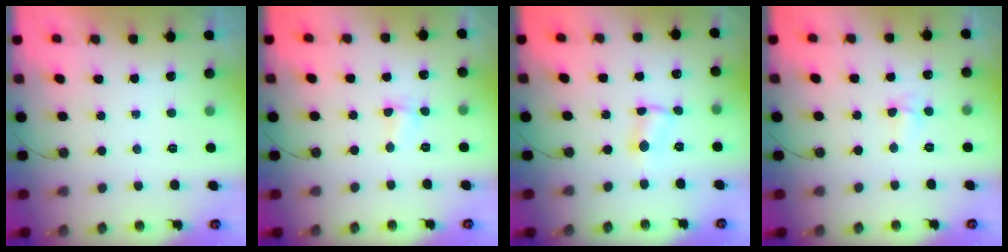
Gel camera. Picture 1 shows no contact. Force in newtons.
{"total": 1.0, "press": 1.0, "slide": 0.4}
{"total": 2.0, "press": 2.0, "slide": 0.3}
{"total": 3.8, "press": 2.2, "slide": 3.1}